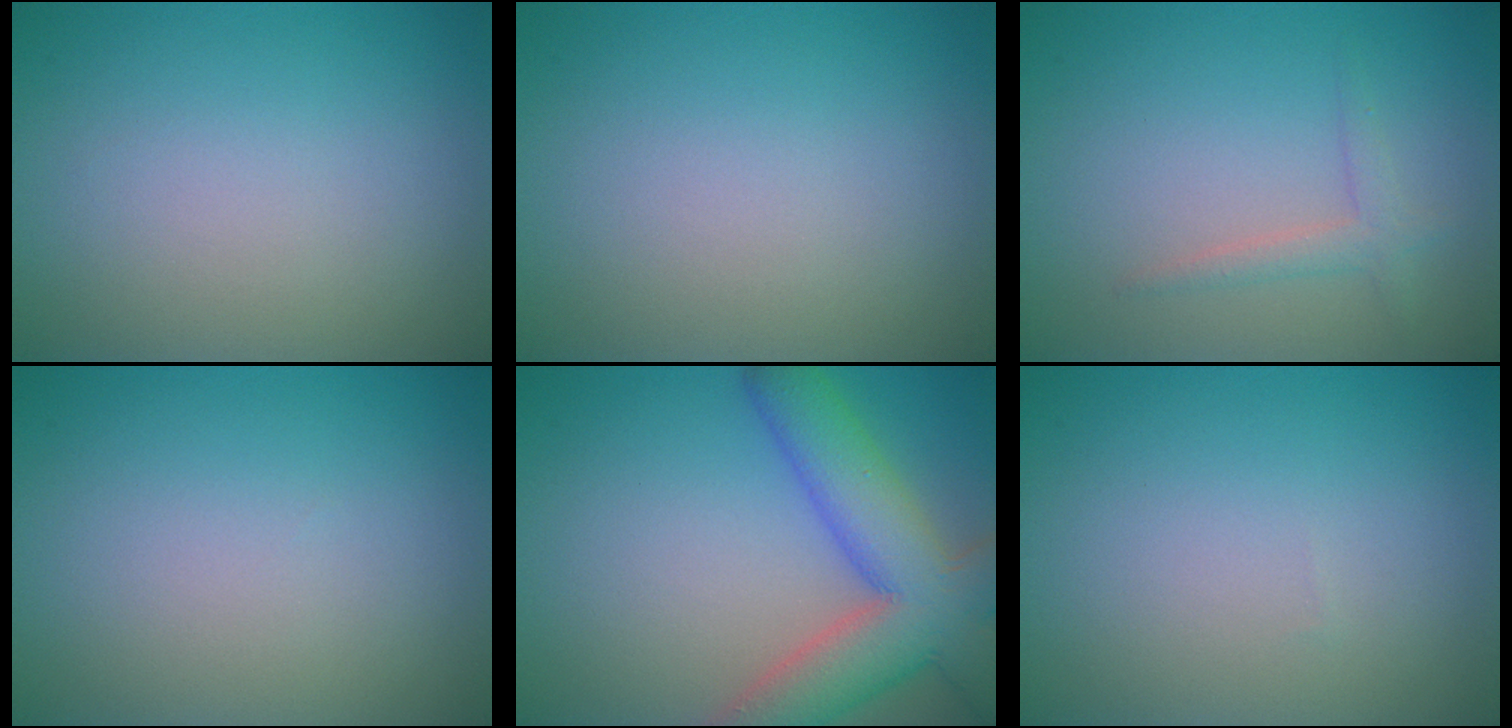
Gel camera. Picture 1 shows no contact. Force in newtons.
{"total": 0.0}
{"total": 1.6, "press": 1.5, "slide": 0.1}
{"total": 0.0}
{"total": 9.1, "press": 9.0, "slide": 0.6}
{"total": 0.0}